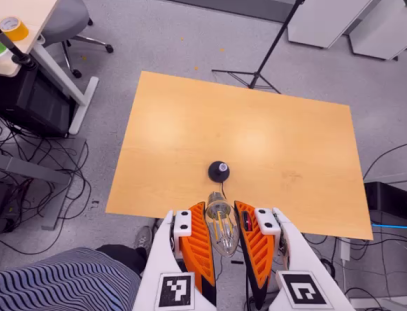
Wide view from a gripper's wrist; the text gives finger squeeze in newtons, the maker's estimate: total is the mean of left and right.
{"total": 23.7, "left": 26.6, "right": 20.8}